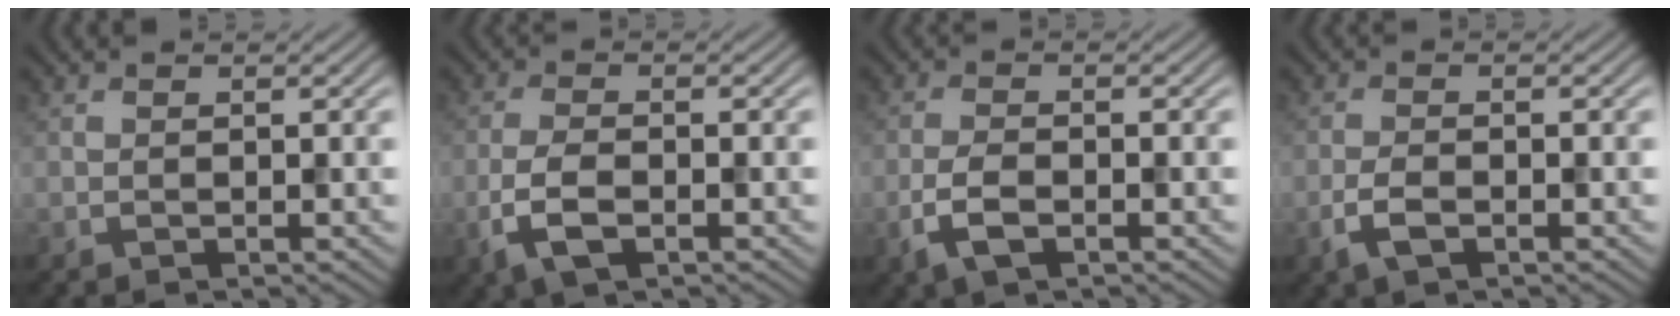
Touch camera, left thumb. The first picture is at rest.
{"total": 4.8, "force": [-2.0, 2.1, 3.8], "torque": [-0.090, -0.004, -0.044]}
{"total": 4.0, "force": [-1.9, 1.7, 3.0], "torque": [-0.071, -0.003, -0.042]}
{"total": 2.9, "force": [-1.5, 1.3, 2.2], "torque": [-0.051, -0.003, -0.035]}